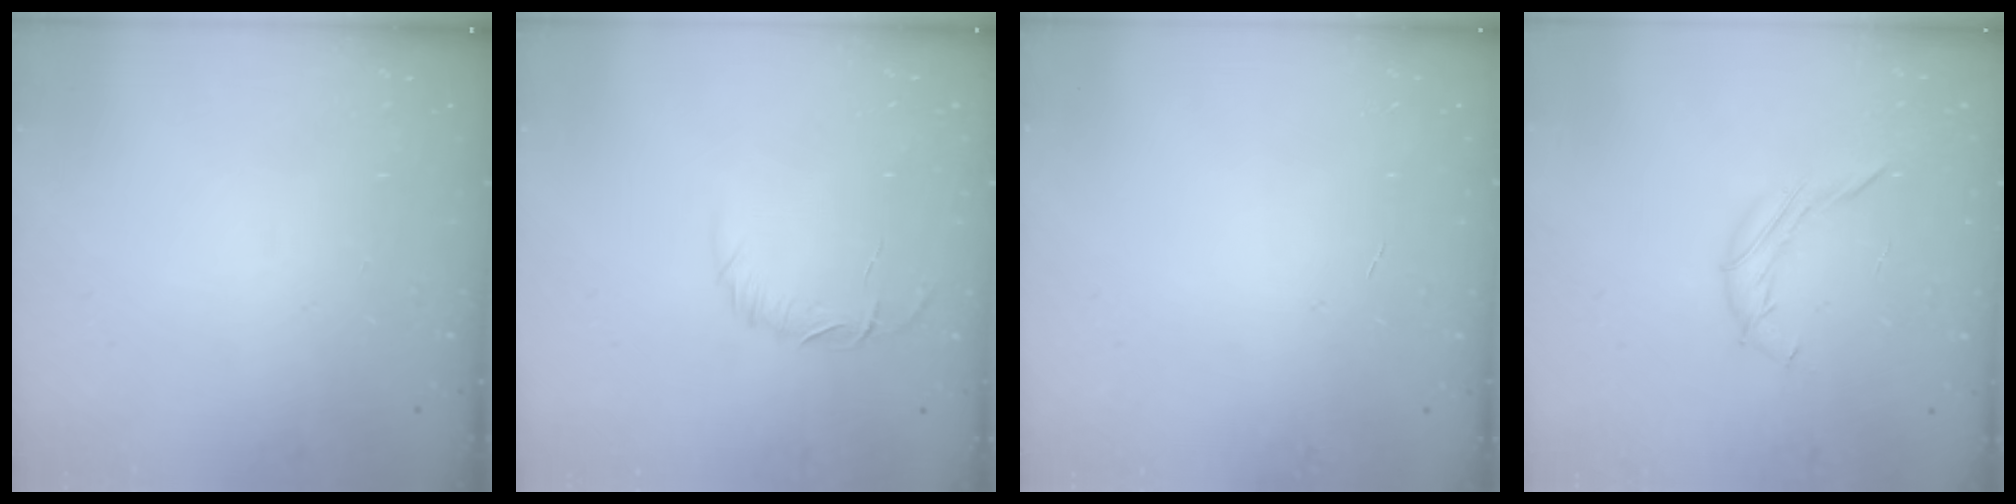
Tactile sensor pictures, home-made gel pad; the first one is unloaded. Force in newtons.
{"total": 6.0, "press": 5.7, "slide": 1.8}
{"total": 0.0}
{"total": 7.4, "press": 7.3, "slide": 1.3}